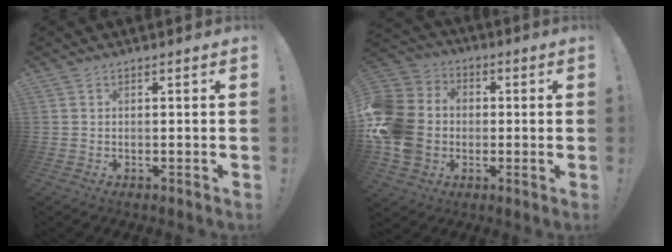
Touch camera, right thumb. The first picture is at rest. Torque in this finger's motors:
{"motor_torque": [0.66, 0.52, 0.65, 0.10, 0.27]}